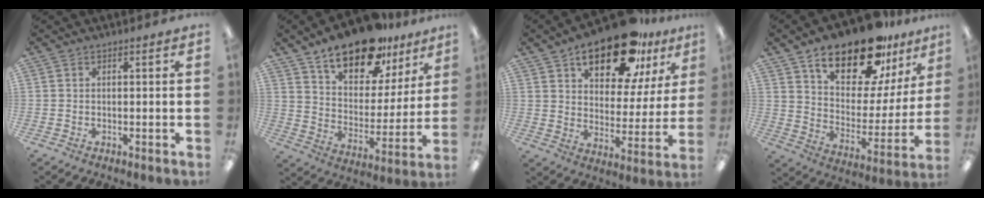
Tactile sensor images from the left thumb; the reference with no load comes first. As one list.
[{"total": 18.7, "force": [14.1, 8.5, 8.8], "torque": [-0.141, -0.091, 0.246]}, {"total": 19.4, "force": [13.0, 8.4, 11.6], "torque": [-0.181, -0.064, 0.219]}, {"total": 21.3, "force": [15.1, 9.0, 12.0], "torque": [-0.196, -0.084, 0.259]}]